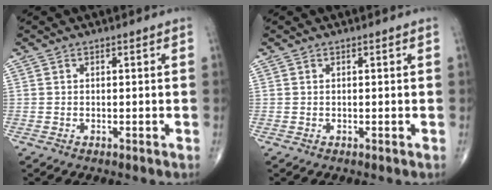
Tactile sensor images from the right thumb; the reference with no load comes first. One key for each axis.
{"total": 0.0}